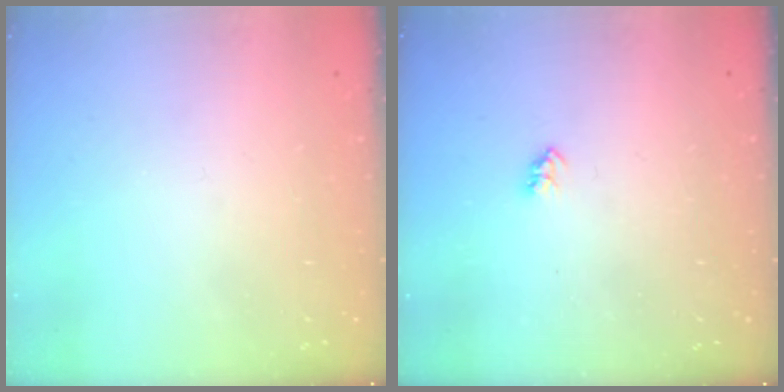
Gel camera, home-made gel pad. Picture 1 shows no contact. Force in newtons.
{"total": 2.3, "press": 2.2, "slide": 0.4}